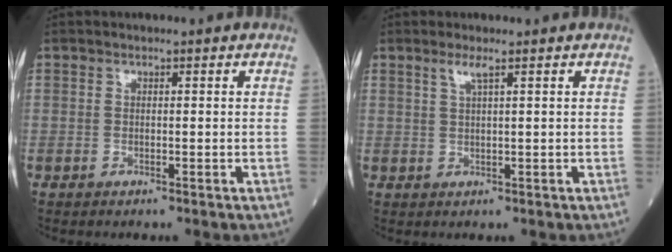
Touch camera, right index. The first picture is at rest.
{"total": 1.8, "force": [1.1, -0.2, 1.4], "torque": [-0.035, 0.001, 0.023]}